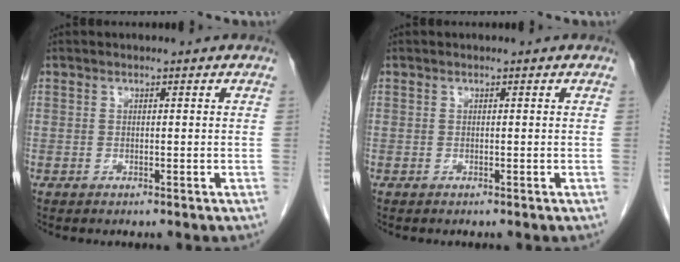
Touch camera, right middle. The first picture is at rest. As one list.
[{"total": 0.0}]